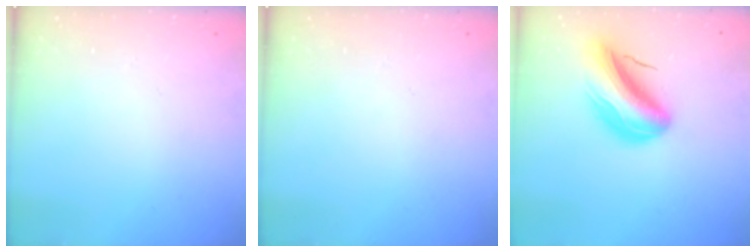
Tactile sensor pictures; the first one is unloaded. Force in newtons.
{"total": 0.0}
{"total": 11.8, "press": 11.3, "slide": 3.4}